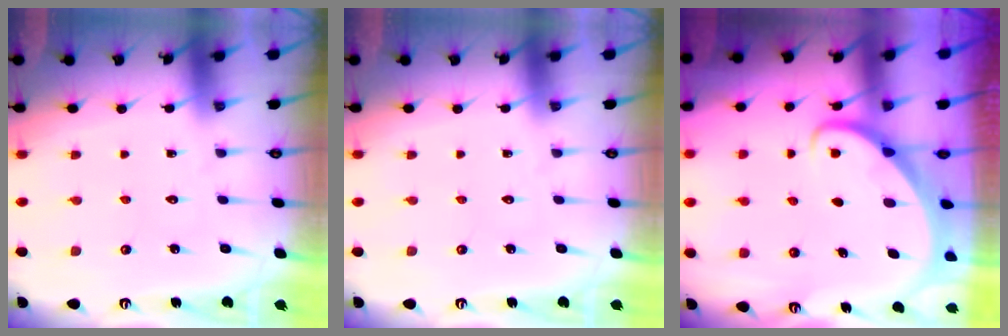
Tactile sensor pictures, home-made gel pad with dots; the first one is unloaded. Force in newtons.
{"total": 0.0}
{"total": 2.3, "press": 2.3, "slide": 0.2}